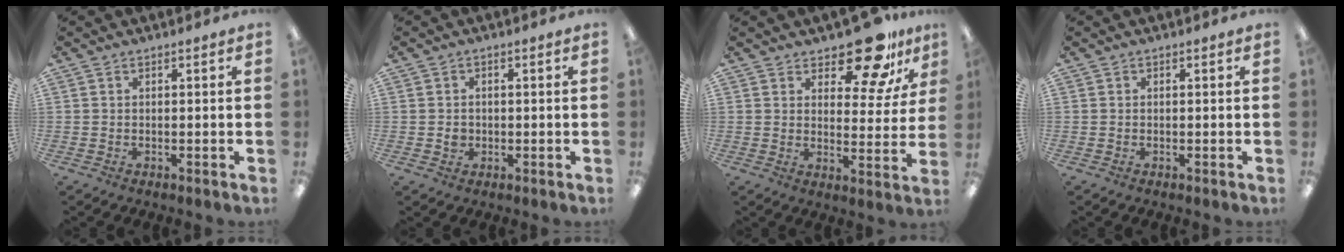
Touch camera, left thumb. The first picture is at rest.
{"total": 2.2, "force": [-0.2, 2.1, 0.8], "torque": [-0.007, 0.001, -0.008]}
{"total": 14.7, "force": [10.8, 6.1, 7.8], "torque": [-0.099, -0.070, 0.183]}
{"total": 0.0}